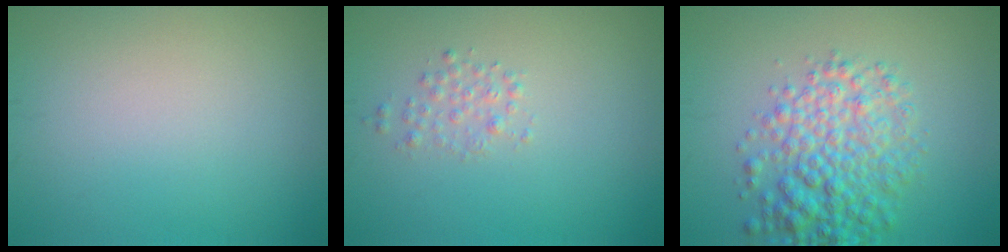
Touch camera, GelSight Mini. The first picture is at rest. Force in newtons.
{"total": 1.3, "press": 1.3, "slide": 0.0}
{"total": 5.9, "press": 5.9, "slide": 0.2}